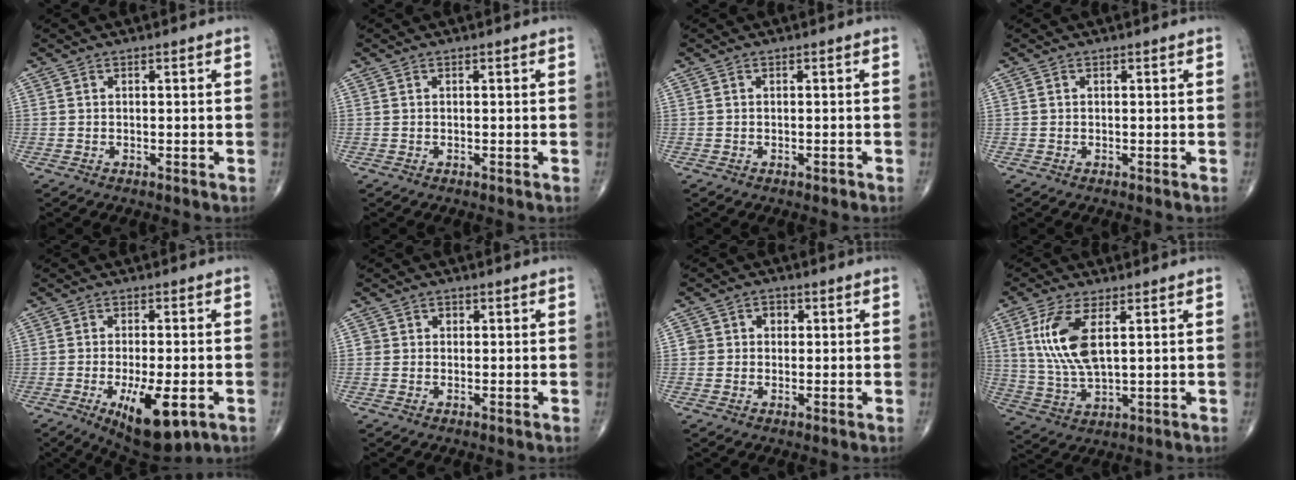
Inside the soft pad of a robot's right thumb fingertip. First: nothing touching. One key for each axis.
{"total": 0.0}
{"total": 0.5, "fx": -0.4, "fy": 0.2, "fz": 0.3, "tx": -0.003, "ty": -0.001, "tz": -0.006}
{"total": 0.0}
{"total": 12.1, "fx": -4.6, "fy": 4.4, "fz": 10.3, "tx": -0.158, "ty": -0.009, "tz": -0.061}
{"total": 1.6, "fx": 0.2, "fy": 1.5, "fz": 0.4, "tx": 0.006, "ty": 0.003, "tz": -0.001}
{"total": 3.4, "fx": 0.5, "fy": 3.1, "fz": 1.2, "tx": 0.007, "ty": 0.006, "tz": 0.003}
{"total": 11.0, "fx": 3.2, "fy": 4.4, "fz": 9.6, "tx": -0.213, "ty": -0.013, "tz": 0.071}